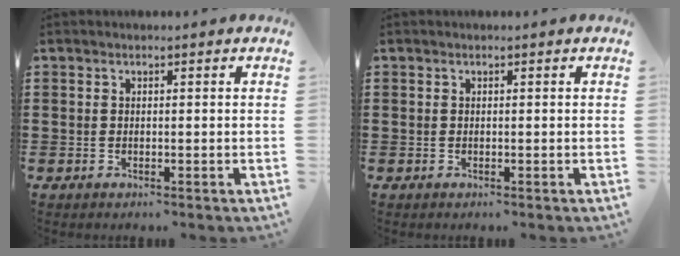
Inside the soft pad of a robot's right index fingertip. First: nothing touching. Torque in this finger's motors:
{"motor_torque": [-0.02, 2.12, 0.00, -0.01]}